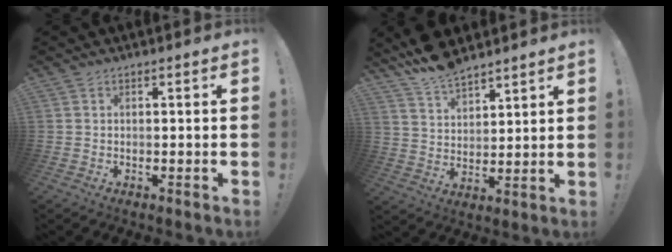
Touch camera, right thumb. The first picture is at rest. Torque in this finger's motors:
{"motor_torque": [-1.49, 1.75, -0.40, 2.36, 0.08]}